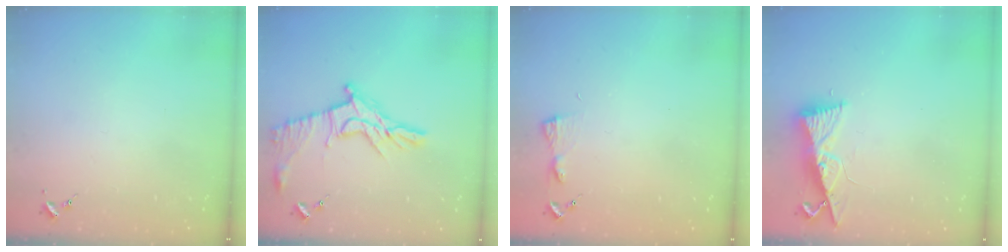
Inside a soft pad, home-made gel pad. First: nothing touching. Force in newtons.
{"total": 13.9, "press": 13.8, "slide": 0.9}
{"total": 4.2, "press": 4.2, "slide": 0.5}
{"total": 9.0, "press": 9.0, "slide": 1.1}